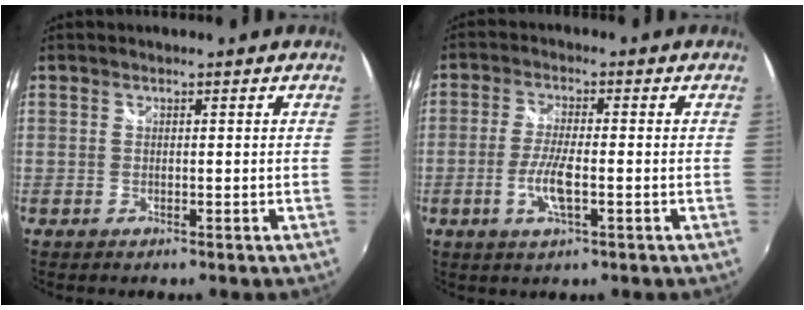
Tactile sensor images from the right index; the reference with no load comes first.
{"total": 6.2, "force": [-1.8, 1.4, 5.8], "torque": [-0.120, -0.005, -0.037]}